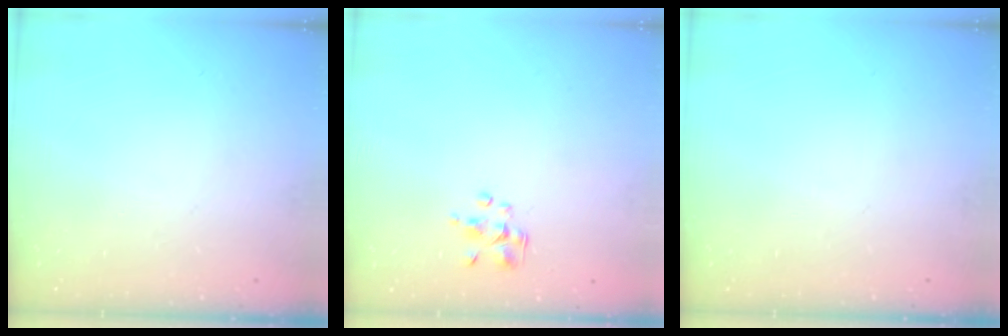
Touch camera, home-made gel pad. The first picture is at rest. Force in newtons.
{"total": 1.9, "press": 1.8, "slide": 0.6}
{"total": 0.0}